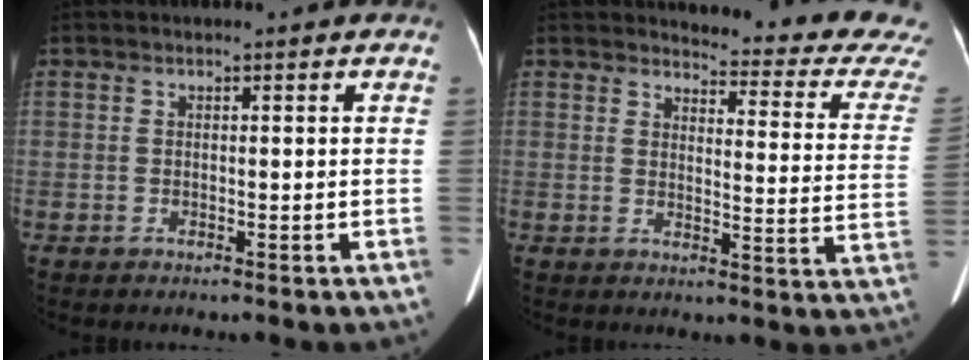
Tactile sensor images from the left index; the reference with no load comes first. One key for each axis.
{"total": 16.1, "fx": 15.9, "fy": 0.1, "fz": 2.8, "tx": -0.020, "ty": -0.124, "tz": 0.151}